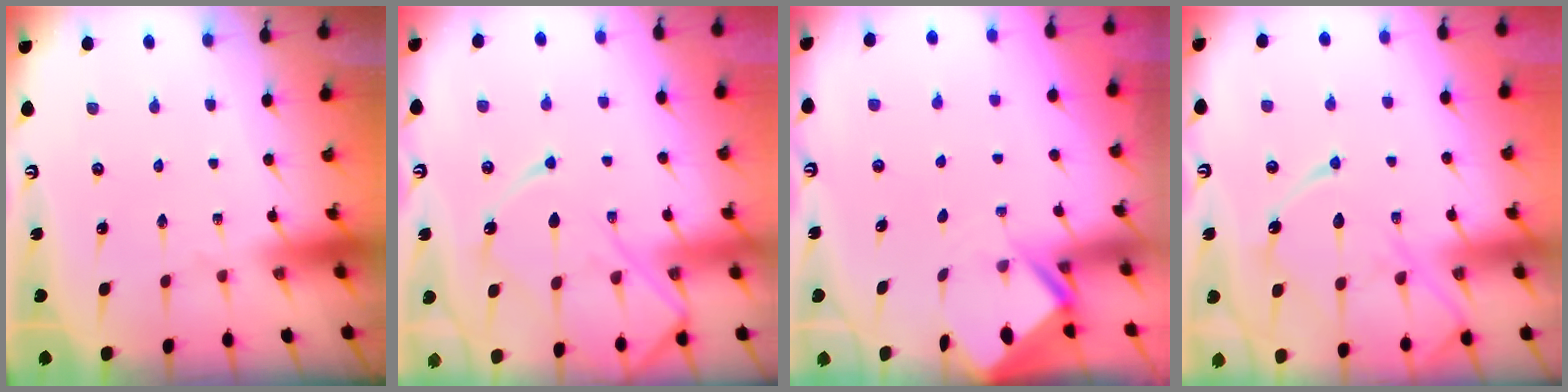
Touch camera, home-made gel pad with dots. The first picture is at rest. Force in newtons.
{"total": 13.8, "press": 13.7, "slide": 1.3}
{"total": 2.9, "press": 2.9, "slide": 0.3}
{"total": 14.9, "press": 14.8, "slide": 1.3}